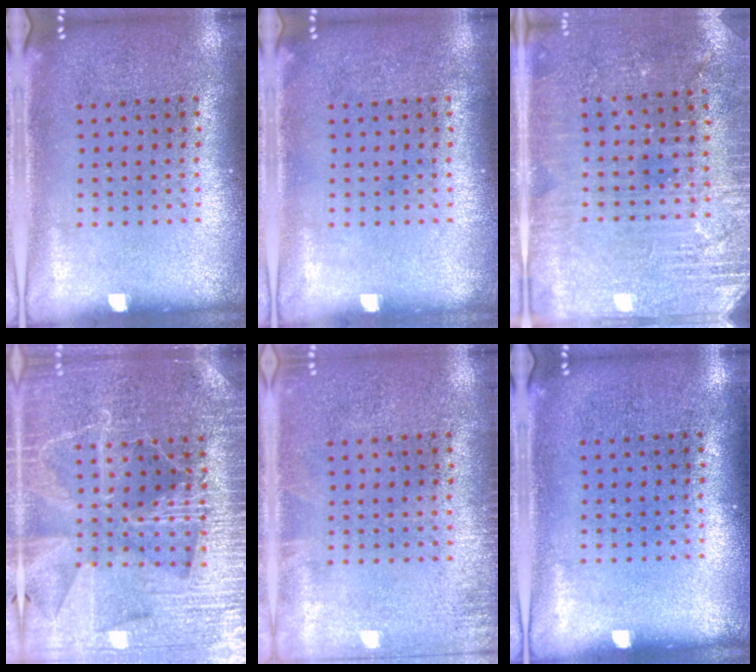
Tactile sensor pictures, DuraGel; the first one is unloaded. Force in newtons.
{"total": 0.0}
{"total": 2.9, "press": 2.8, "slide": 0.4}
{"total": 4.1, "press": 3.9, "slide": 1.4}
{"total": 1.2, "press": 1.1, "slide": 0.2}
{"total": 0.0}